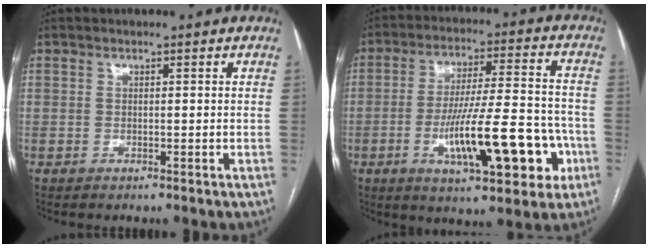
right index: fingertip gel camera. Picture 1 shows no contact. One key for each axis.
{"total": 17.0, "fx": -5.7, "fy": 3.7, "fz": 15.6, "tx": -0.254, "ty": 0.010, "tz": -0.080}